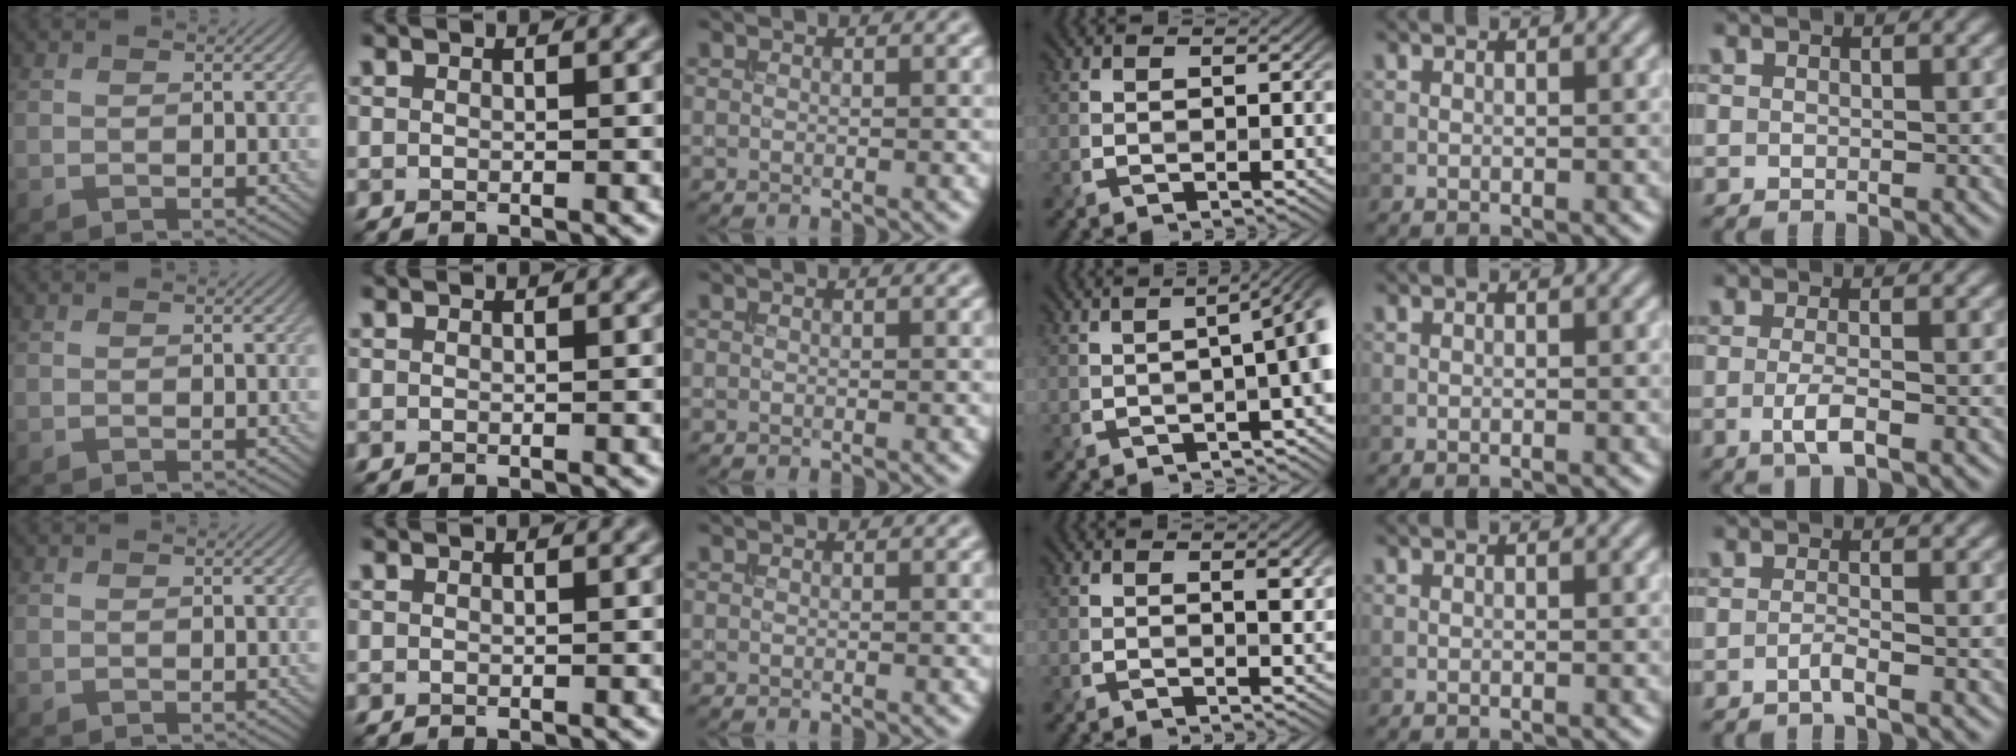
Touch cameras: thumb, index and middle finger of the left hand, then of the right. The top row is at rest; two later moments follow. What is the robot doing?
{"motion": "extract", "object": "bucket"}